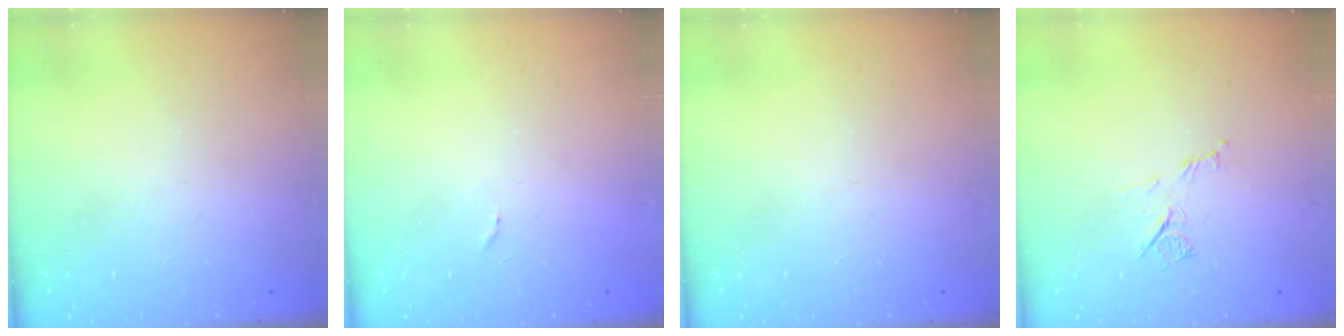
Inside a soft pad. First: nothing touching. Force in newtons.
{"total": 5.0, "press": 5.0, "slide": 0.3}
{"total": 0.0}
{"total": 6.6, "press": 6.5, "slide": 0.9}